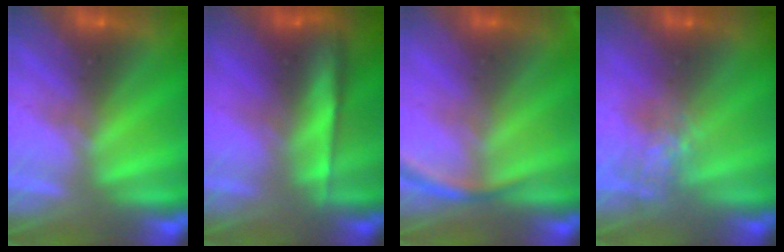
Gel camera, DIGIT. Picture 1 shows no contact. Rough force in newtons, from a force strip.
{"total": 8.5}
{"total": 2.7}
{"total": 5.3}